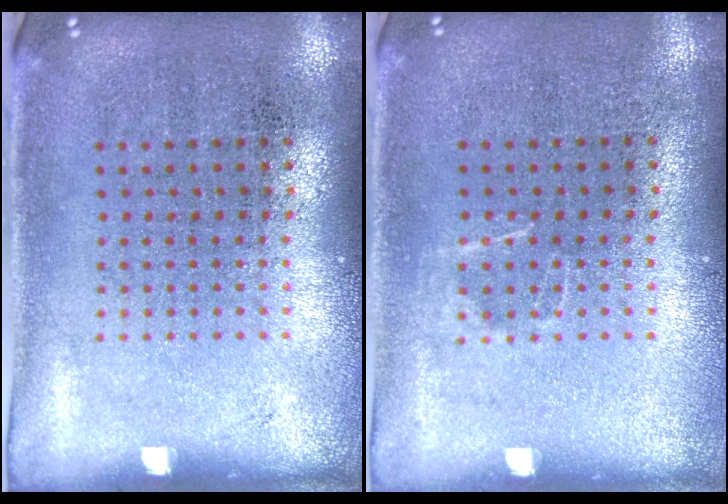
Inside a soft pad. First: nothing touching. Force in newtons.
{"total": 0.7, "press": 0.6, "slide": 0.3}